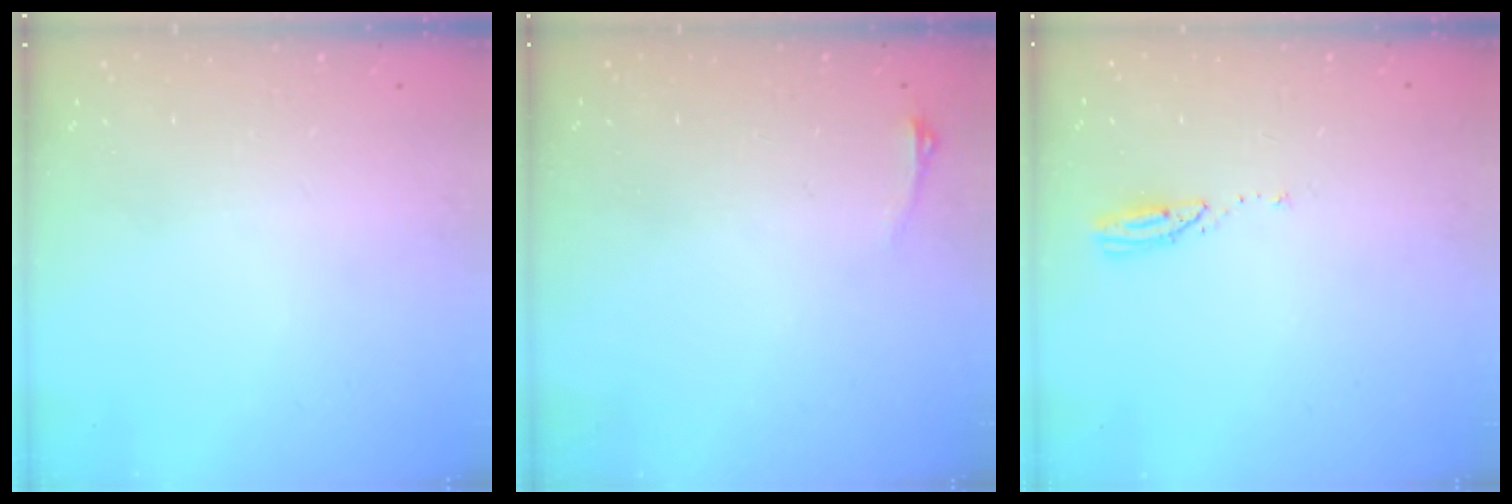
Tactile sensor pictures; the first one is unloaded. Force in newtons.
{"total": 2.9, "press": 2.6, "slide": 1.5}
{"total": 3.0, "press": 2.9, "slide": 0.3}